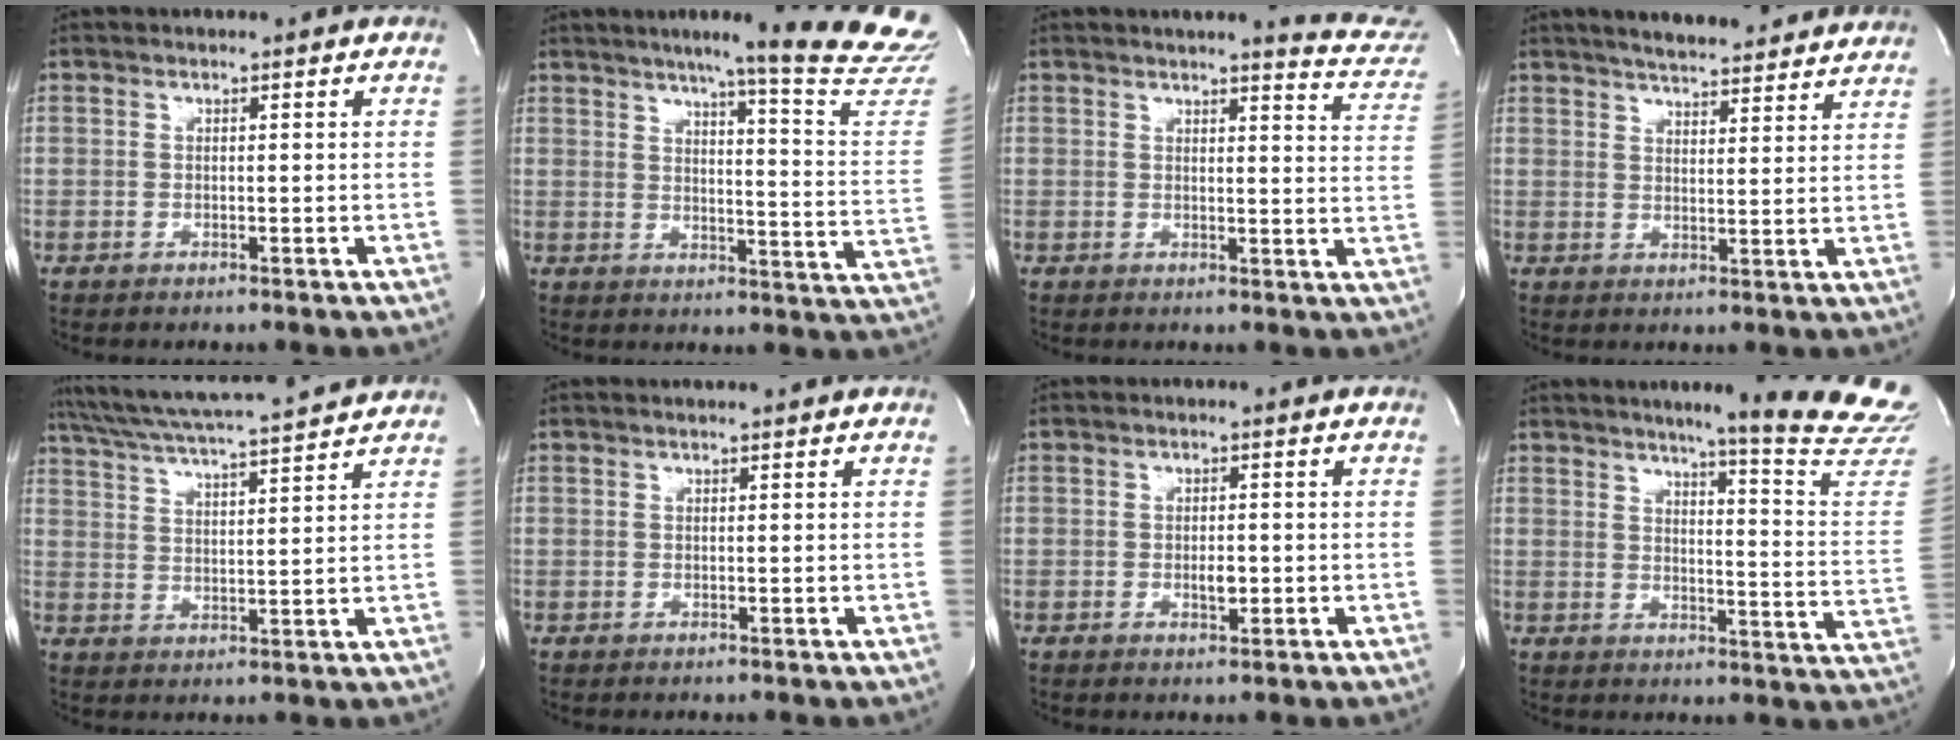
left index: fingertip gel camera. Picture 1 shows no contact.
{"total": 22.1, "force": [19.0, -1.1, 11.3], "torque": [-0.151, -0.097, 0.221]}
{"total": 8.7, "force": [8.3, 0.5, 2.6], "torque": [-0.019, -0.052, 0.066]}
{"total": 15.9, "force": [14.2, 2.8, 6.4], "torque": [-0.089, 0.015, 0.185]}
{"total": 16.4, "force": [14.9, 0.0, 6.8], "torque": [-0.135, 0.016, 0.223]}
{"total": 2.3, "force": [2.2, -0.1, 0.8], "torque": [-0.012, 0.011, 0.026]}
{"total": 1.8, "force": [-0.5, 0.8, 1.5], "torque": [-0.027, -0.005, -0.006]}
{"total": 19.3, "force": [16.8, -1.2, 9.4], "torque": [-0.120, -0.110, 0.190]}